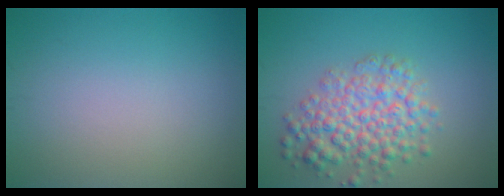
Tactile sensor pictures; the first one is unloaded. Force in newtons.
{"total": 5.4, "press": 5.4, "slide": 0.2}